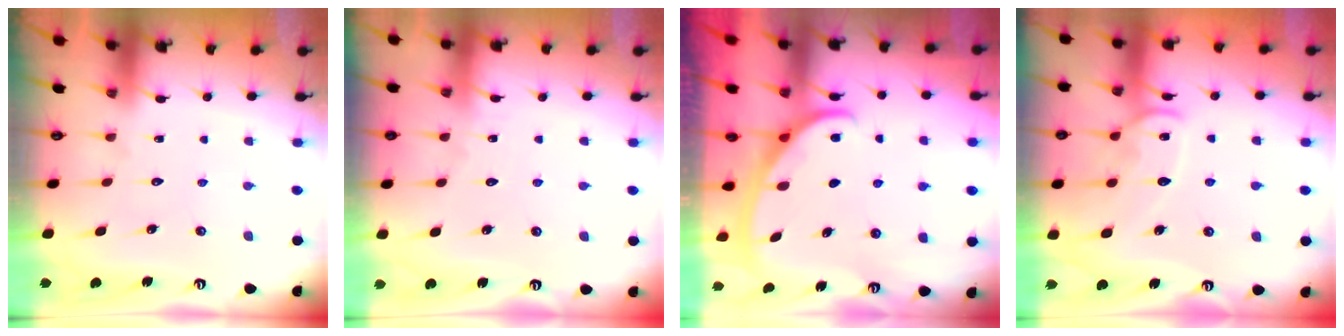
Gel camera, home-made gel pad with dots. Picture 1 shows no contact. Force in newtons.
{"total": 2.2, "press": 2.2, "slide": 0.3}
{"total": 2.8, "press": 2.8, "slide": 0.4}
{"total": 12.1, "press": 12.1, "slide": 1.0}